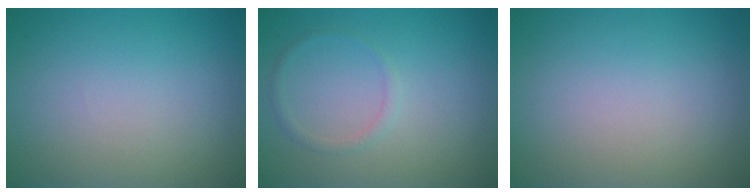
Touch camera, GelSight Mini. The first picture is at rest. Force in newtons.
{"total": 1.0, "press": 1.0, "slide": 0.0}
{"total": 0.0}